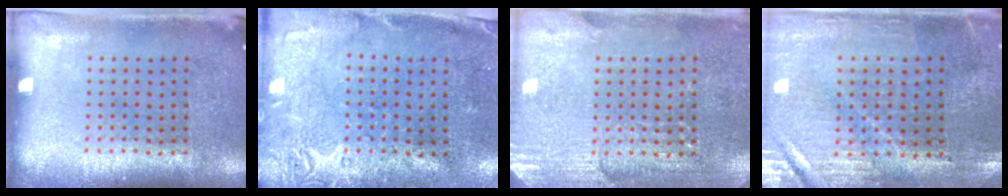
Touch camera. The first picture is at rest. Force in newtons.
{"total": 2.7, "press": 2.2, "slide": 1.7}
{"total": 2.9, "press": 2.9, "slide": 0.5}
{"total": 0.9, "press": 0.8, "slide": 0.3}